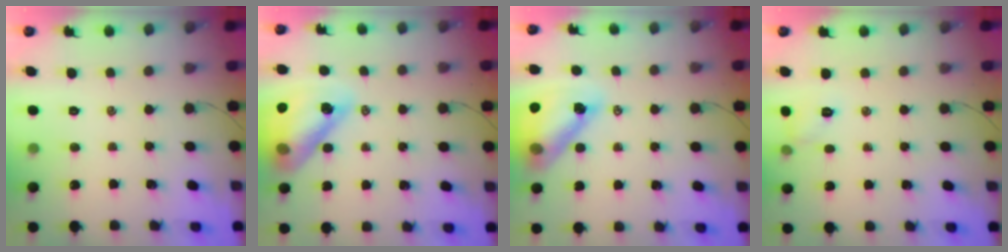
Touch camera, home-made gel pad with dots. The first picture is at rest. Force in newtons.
{"total": 17.9, "press": 17.2, "slide": 5.1}
{"total": 14.4, "press": 13.8, "slide": 4.2}
{"total": 4.5, "press": 4.2, "slide": 1.6}